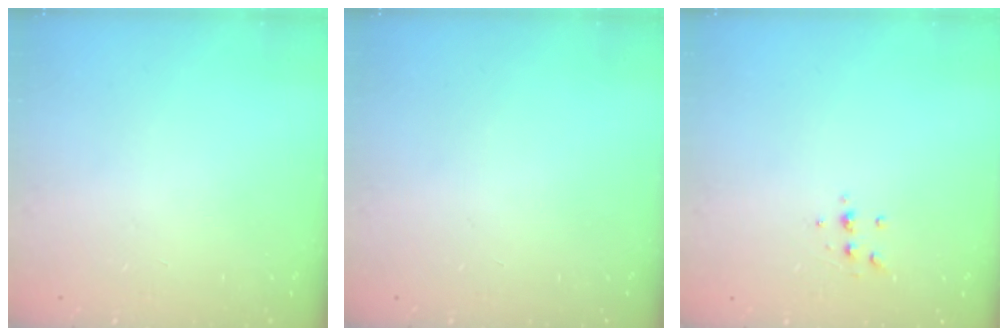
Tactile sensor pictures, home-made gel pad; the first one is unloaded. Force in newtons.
{"total": 0.0}
{"total": 4.4, "press": 4.4, "slide": 0.7}